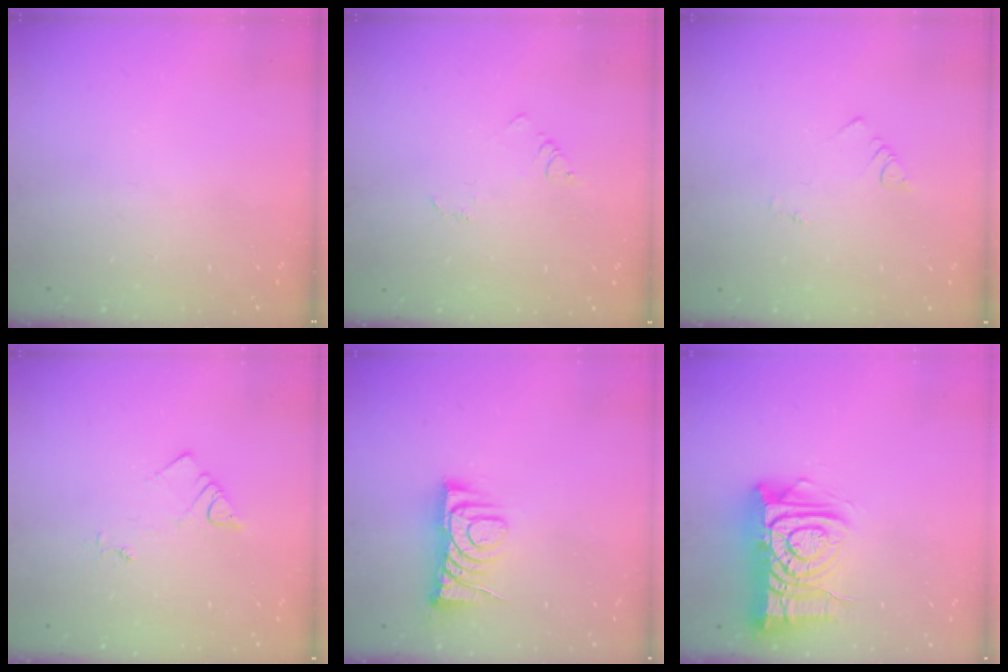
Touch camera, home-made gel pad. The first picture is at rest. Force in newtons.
{"total": 2.9, "press": 2.9, "slide": 0.3}
{"total": 1.1, "press": 1.1, "slide": 0.3}
{"total": 3.1, "press": 3.0, "slide": 0.4}
{"total": 7.8, "press": 7.7, "slide": 0.7}
{"total": 13.2, "press": 13.2, "slide": 1.5}